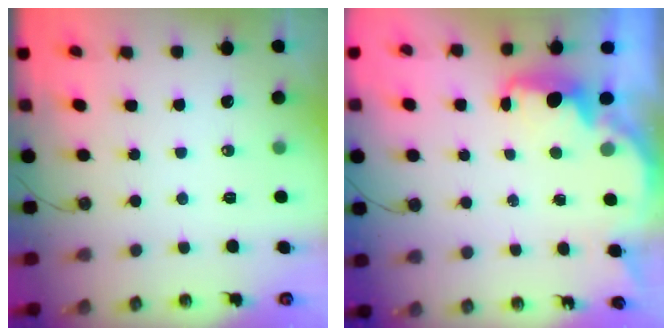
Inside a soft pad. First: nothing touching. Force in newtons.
{"total": 2.4, "press": 2.3, "slide": 0.8}